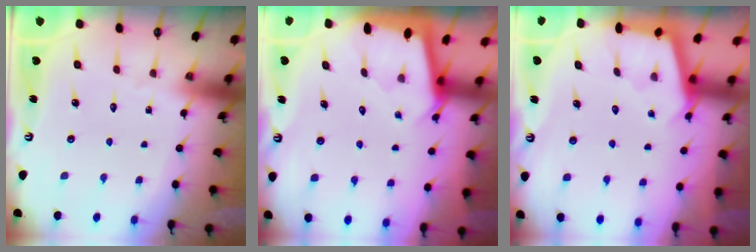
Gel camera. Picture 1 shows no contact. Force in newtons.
{"total": 2.3, "press": 2.3, "slide": 0.2}
{"total": 2.8, "press": 2.8, "slide": 0.3}